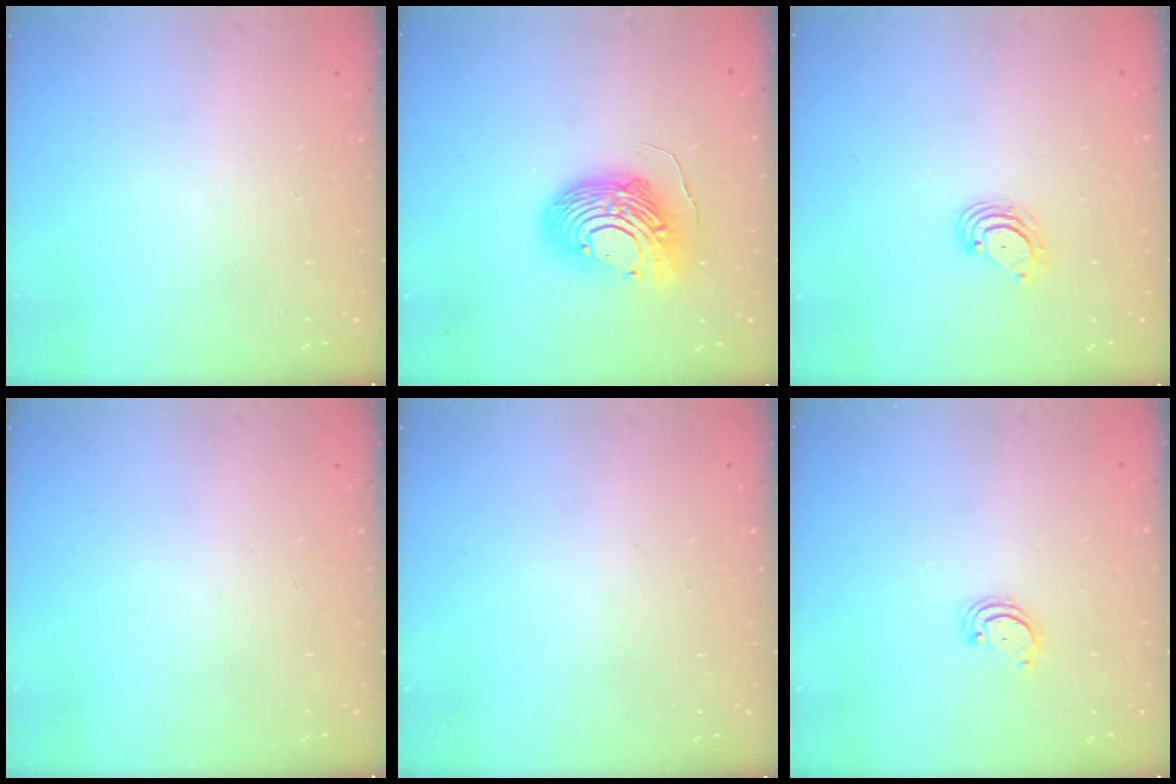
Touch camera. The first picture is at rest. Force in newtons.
{"total": 14.1, "press": 14.0, "slide": 1.2}
{"total": 4.0, "press": 3.9, "slide": 0.4}
{"total": 0.0}
{"total": 0.0}
{"total": 2.5, "press": 2.5, "slide": 0.3}